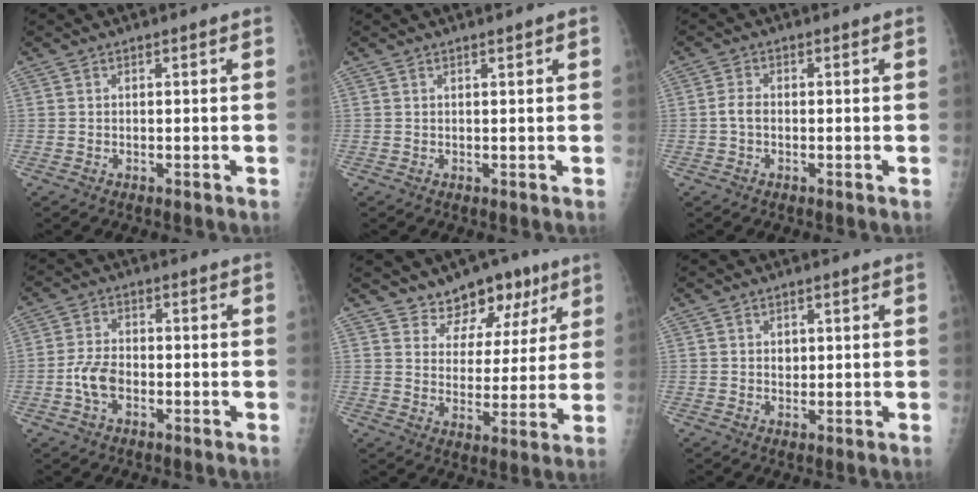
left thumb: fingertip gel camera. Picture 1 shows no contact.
{"total": 0.8, "force": [0.5, 0.1, 0.7], "torque": [-0.007, 0.000, 0.007]}
{"total": 2.4, "force": [-0.5, 1.6, 1.7], "torque": [-0.030, 0.006, -0.013]}
{"total": 5.7, "force": [-1.9, 3.5, 4.1], "torque": [-0.081, 0.014, -0.040]}
{"total": 10.9, "force": [7.8, 6.7, 3.6], "torque": [-0.006, -0.038, 0.116]}
{"total": 1.6, "force": [0.4, 1.4, 0.8], "torque": [-0.003, -0.001, 0.008]}